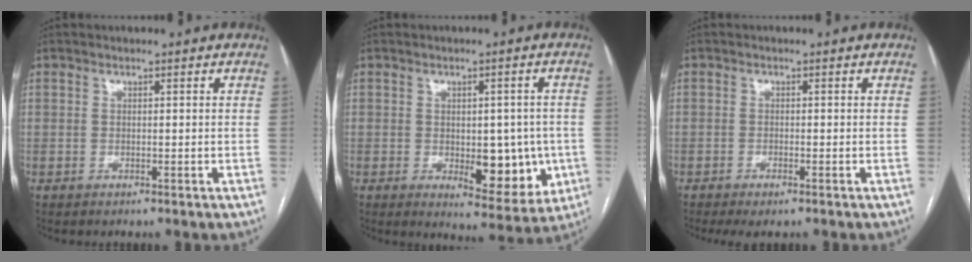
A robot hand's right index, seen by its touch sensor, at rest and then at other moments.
{"total": 9.9, "force": [-1.7, 4.9, 8.4], "torque": [-0.090, 0.002, -0.007]}
{"total": 2.7, "force": [-1.8, 0.6, 1.9], "torque": [-0.035, -0.005, -0.026]}